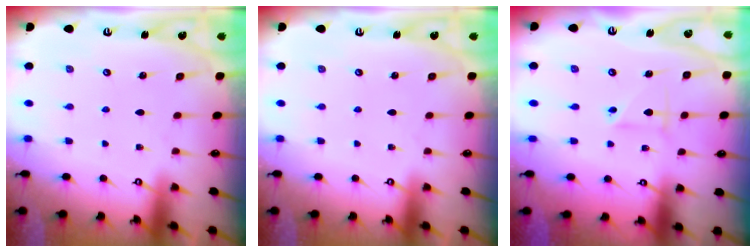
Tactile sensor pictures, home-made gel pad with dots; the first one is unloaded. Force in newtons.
{"total": 0.0}
{"total": 3.2, "press": 3.1, "slide": 0.7}